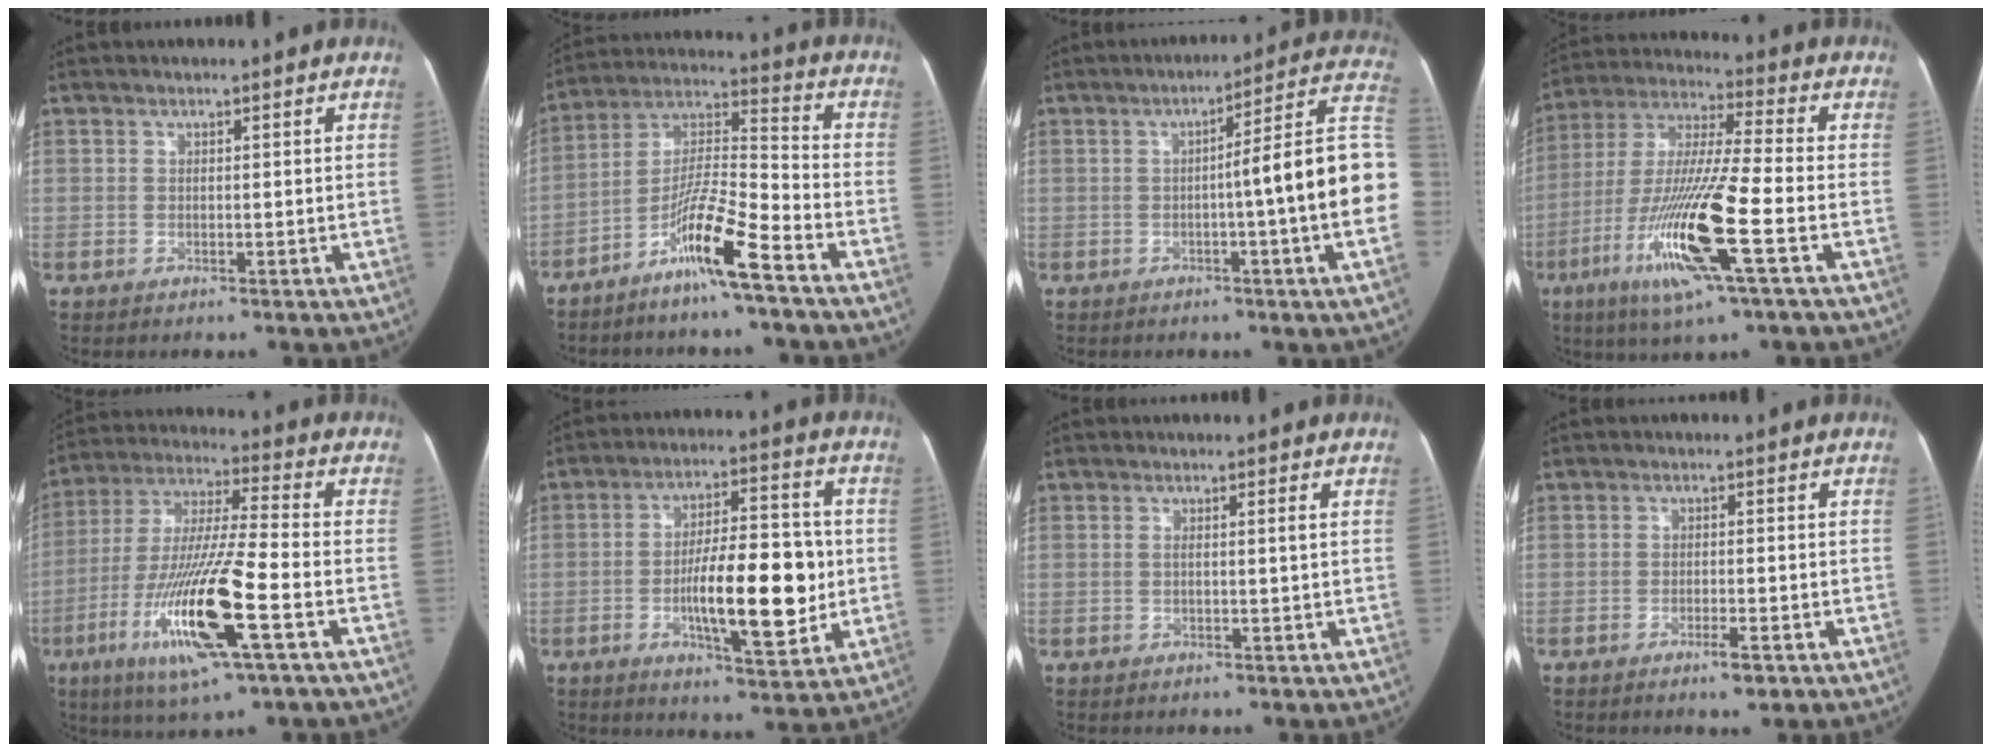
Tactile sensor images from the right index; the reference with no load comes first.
{"total": 11.7, "force": [-7.5, -0.1, 9.0], "torque": [-0.174, -0.003, -0.141]}
{"total": 15.2, "force": [-1.6, -1.5, 15.1], "torque": [-0.175, 0.024, -0.034]}
{"total": 17.1, "force": [-6.0, 0.3, 16.0], "torque": [-0.328, -0.019, -0.117]}
{"total": 17.9, "force": [-6.4, 0.9, 16.6], "torque": [-0.345, -0.022, -0.120]}
{"total": 14.5, "force": [-2.0, 4.1, 13.8], "torque": [-0.221, 0.008, -0.030]}
{"total": 1.2, "force": [0.1, -0.3, 1.2], "torque": [-0.020, 0.000, 0.001]}
{"total": 2.7, "force": [-1.7, 0.5, 2.1], "torque": [-0.033, -0.001, -0.024]}